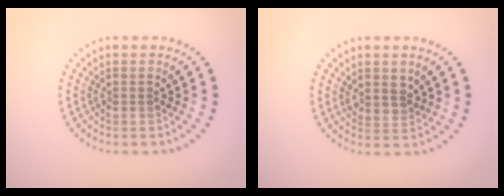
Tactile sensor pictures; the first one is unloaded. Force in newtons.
{"total": 2.0, "press": 1.7, "slide": 0.9}